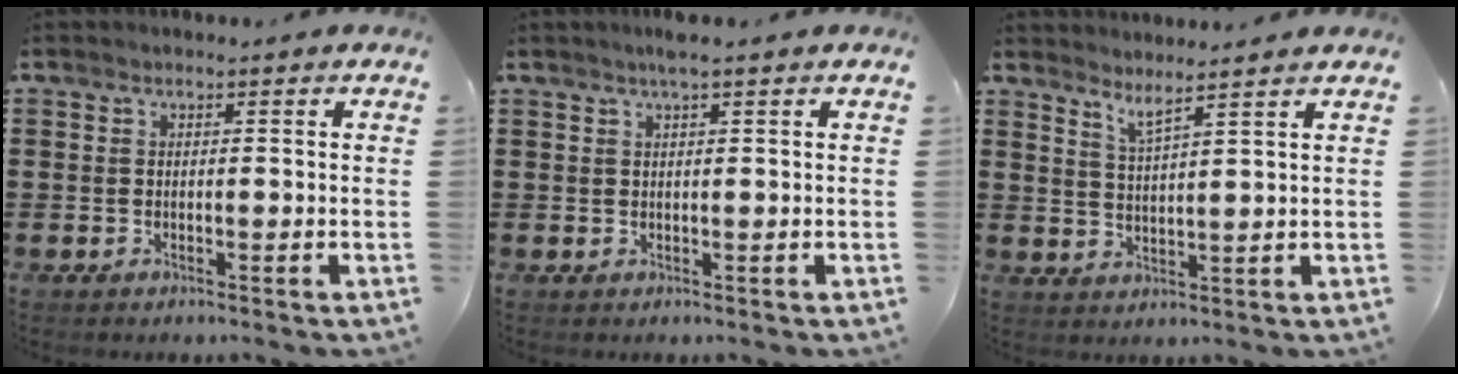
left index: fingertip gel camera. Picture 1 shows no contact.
{"total": 1.8, "force": [1.3, 0.0, 1.3], "torque": [-0.026, 0.001, 0.023]}
{"total": 3.5, "force": [3.2, -0.6, 1.2], "torque": [-0.036, -0.015, 0.056]}